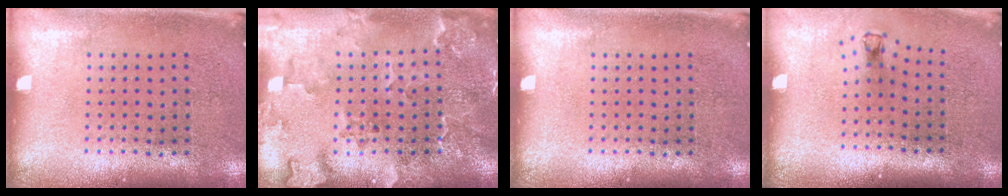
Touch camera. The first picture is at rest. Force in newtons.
{"total": 2.3, "press": 2.2, "slide": 0.8}
{"total": 0.0}
{"total": 0.7, "press": 0.3, "slide": 0.6}